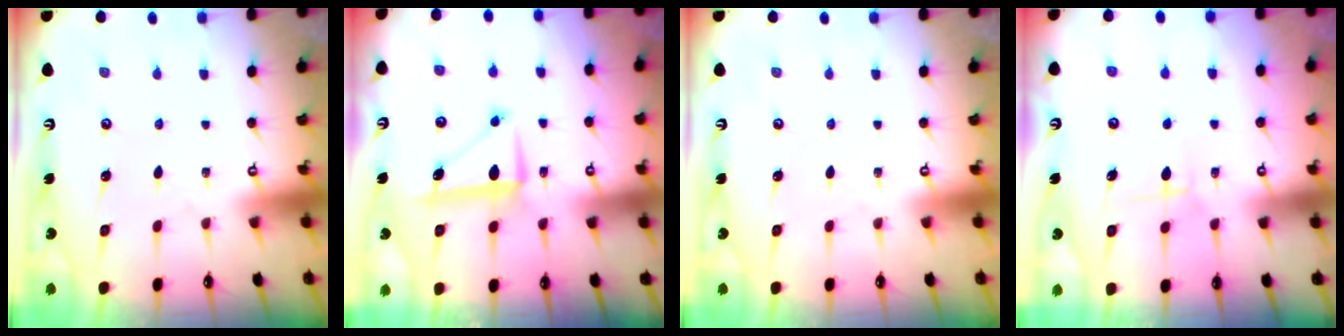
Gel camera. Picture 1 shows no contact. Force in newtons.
{"total": 7.2, "press": 7.1, "slide": 1.0}
{"total": 0.0}
{"total": 6.6, "press": 6.5, "slide": 0.9}